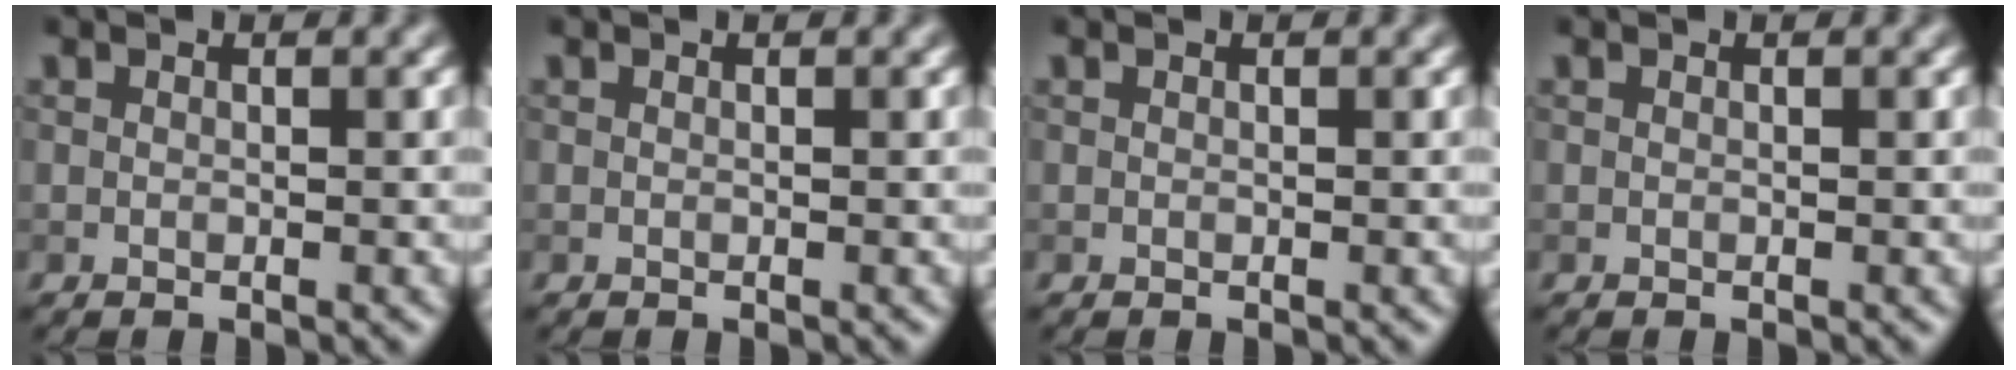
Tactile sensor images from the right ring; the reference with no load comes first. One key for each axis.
{"total": 0.0}
{"total": 0.0}
{"total": 0.0}